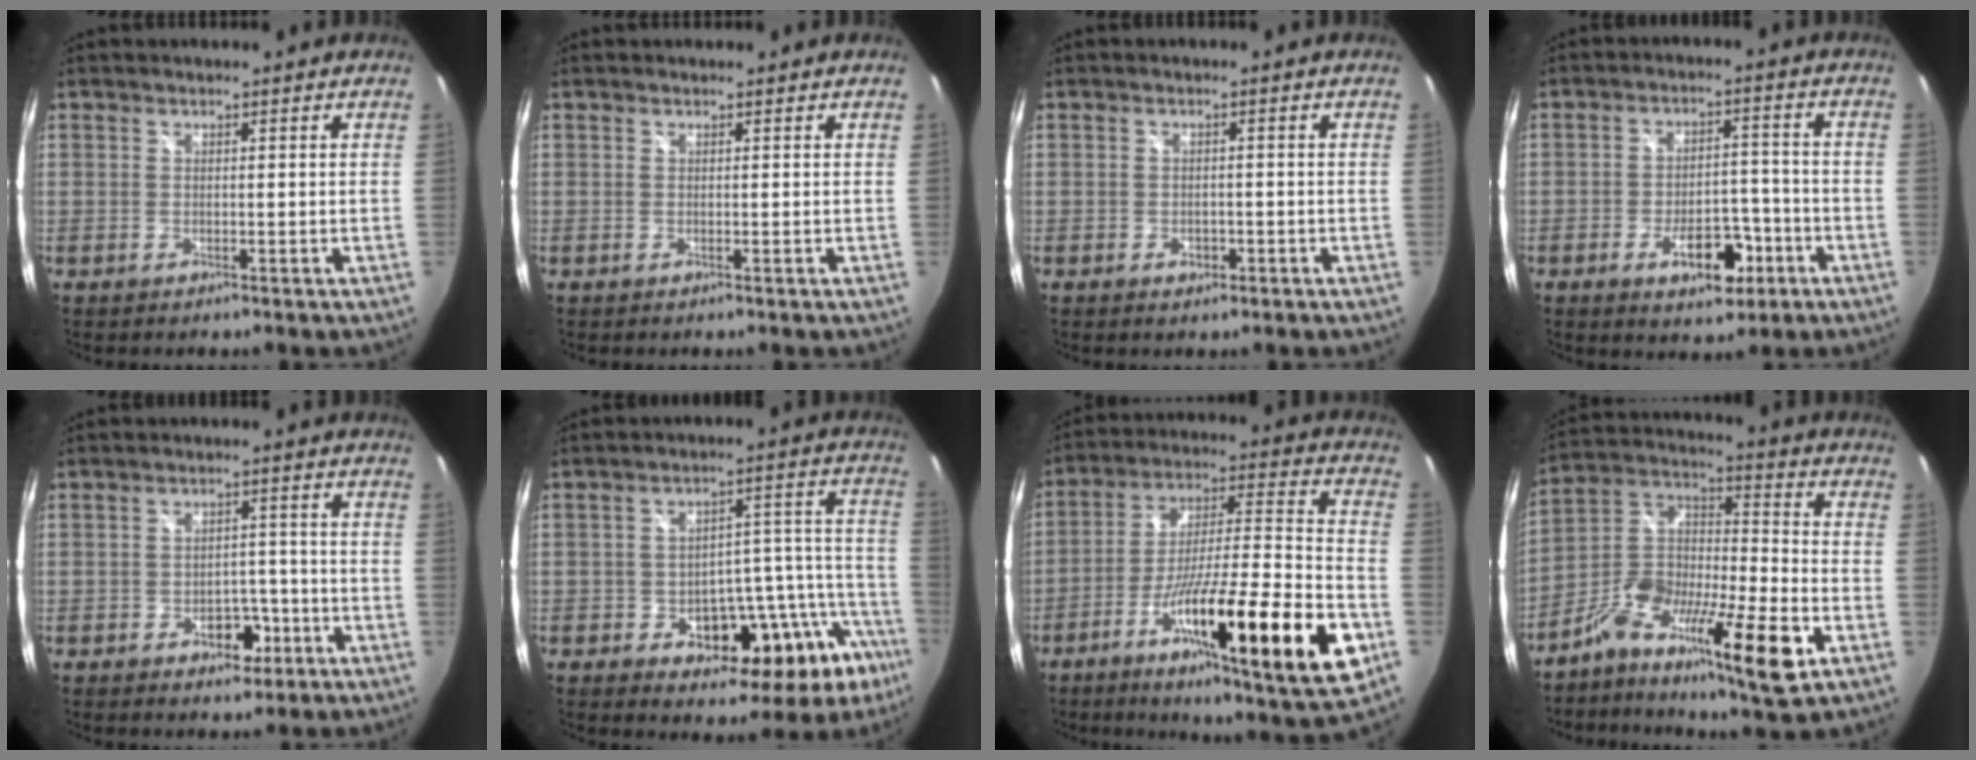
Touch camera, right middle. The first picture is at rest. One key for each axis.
{"total": 0.0}
{"total": 2.0, "fx": -1.0, "fy": 1.4, "fz": 1.0, "tx": -0.015, "ty": -0.002, "tz": -0.016}
{"total": 9.1, "fx": -4.5, "fy": 4.8, "fz": 6.4, "tx": -0.110, "ty": 0.008, "tz": -0.055}
{"total": 5.3, "fx": -2.7, "fy": 3.6, "fz": 2.9, "tx": -0.051, "ty": 0.006, "tz": -0.029}
{"total": 19.3, "fx": -10.6, "fy": 10.6, "fz": 12.2, "tx": -0.142, "ty": 0.026, "tz": -0.130}
{"total": 27.3, "fx": -11.5, "fy": 3.0, "fz": 24.5, "tx": -0.388, "ty": -0.050, "tz": -0.187}
{"total": 17.4, "fx": -8.5, "fy": 4.5, "fz": 14.6, "tx": -0.272, "ty": -0.015, "tz": -0.162}